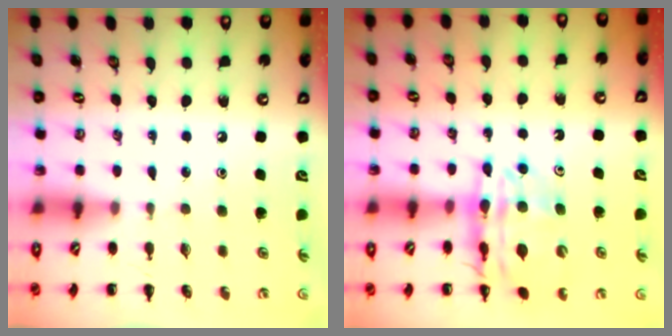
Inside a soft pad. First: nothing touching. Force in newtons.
{"total": 15.0, "press": 14.6, "slide": 3.6}